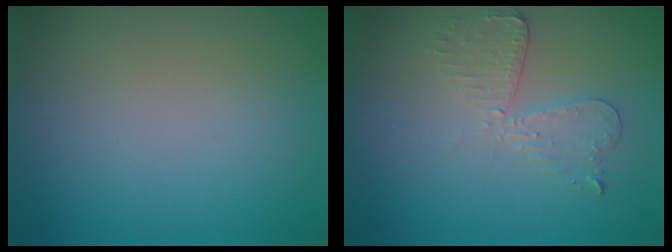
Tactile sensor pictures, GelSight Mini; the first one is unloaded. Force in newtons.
{"total": 2.9, "press": 2.5, "slide": 1.5}